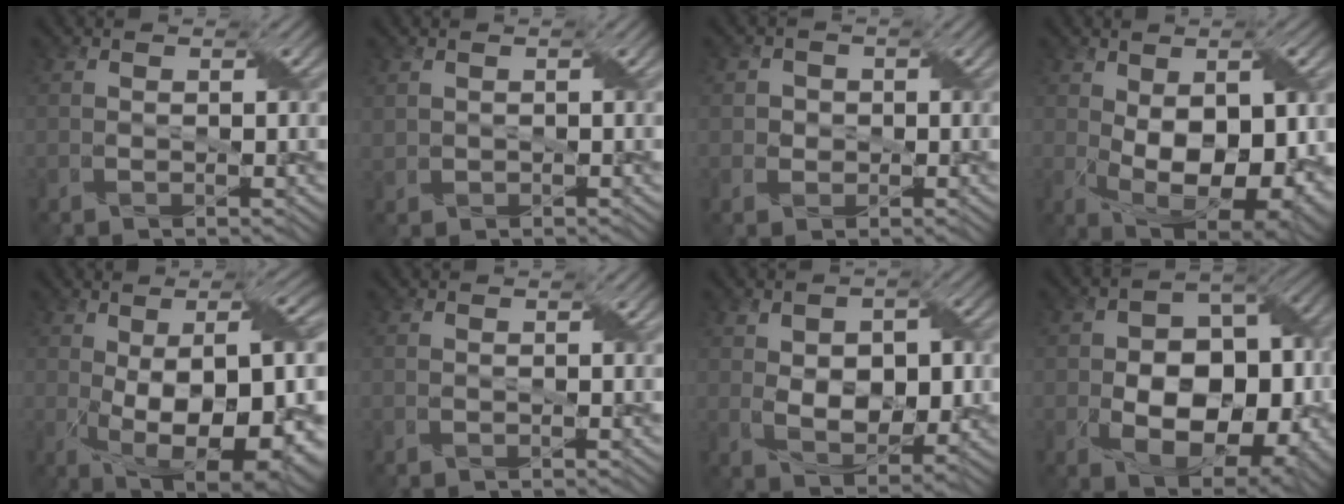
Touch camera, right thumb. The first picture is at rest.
{"total": 1.1, "force": [0.7, 0.8, 0.3], "torque": [-0.014, 0.001, 0.020]}
{"total": 2.9, "force": [0.6, 2.7, 0.6], "torque": [-0.019, -0.003, 0.005]}
{"total": 13.7, "force": [-0.3, 7.6, 11.4], "torque": [-0.191, -0.020, 0.011]}
{"total": 15.4, "force": [-2.0, 6.9, 13.6], "torque": [-0.213, -0.016, -0.014]}
{"total": 0.0}
{"total": 8.1, "force": [0.5, 4.9, 6.4], "torque": [-0.111, -0.006, 0.012]}
{"total": 13.1, "force": [-2.8, 8.6, 9.5], "torque": [-0.141, -0.011, -0.044]}